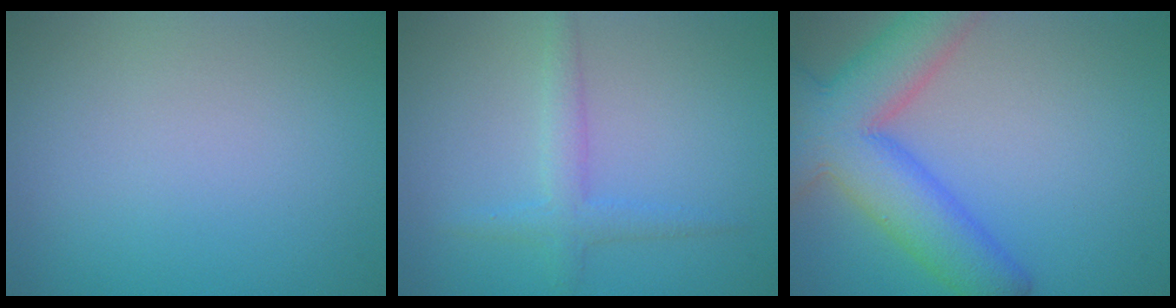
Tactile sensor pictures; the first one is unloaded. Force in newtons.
{"total": 2.3, "press": 2.3, "slide": 0.1}
{"total": 9.6, "press": 9.6, "slide": 0.6}